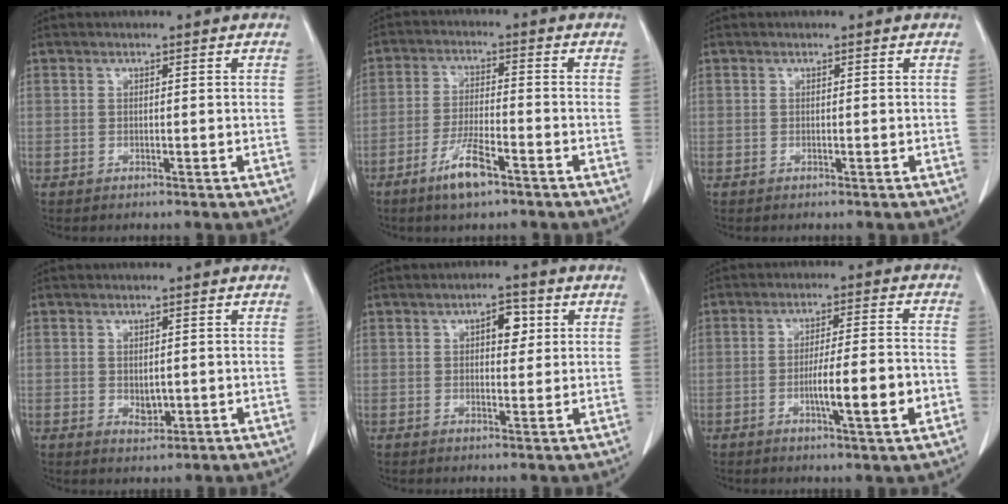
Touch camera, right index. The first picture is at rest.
{"total": 6.8, "force": [-4.3, 1.1, 5.1], "torque": [-0.103, -0.007, -0.077]}
{"total": 0.0}
{"total": 2.1, "force": [0.0, 1.4, 1.6], "torque": [-0.022, -0.002, 0.008]}
{"total": 3.9, "force": [1.3, 1.9, 3.2], "torque": [-0.045, 0.008, 0.017]}
{"total": 8.7, "force": [-2.7, 0.4, 8.2], "torque": [-0.127, 0.002, -0.039]}